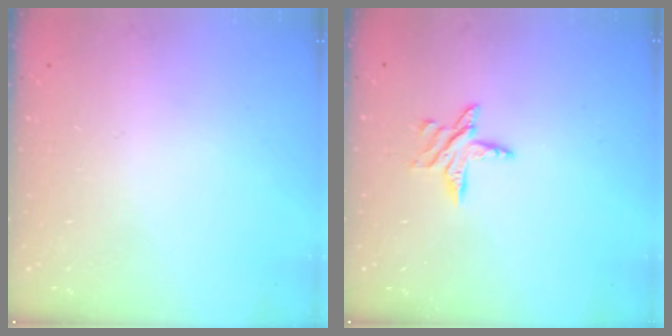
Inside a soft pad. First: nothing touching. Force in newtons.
{"total": 6.5, "press": 6.5, "slide": 0.3}